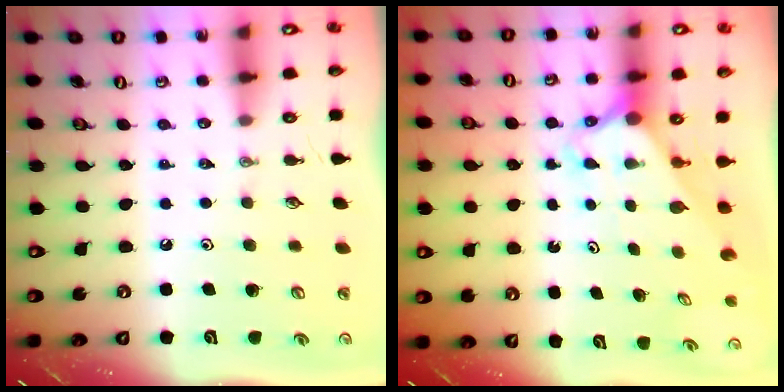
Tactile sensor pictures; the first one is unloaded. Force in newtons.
{"total": 2.7, "press": 2.7, "slide": 0.1}